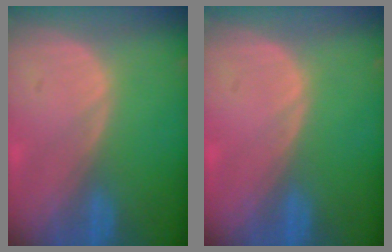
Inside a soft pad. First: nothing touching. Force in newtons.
{"total": 0.0}